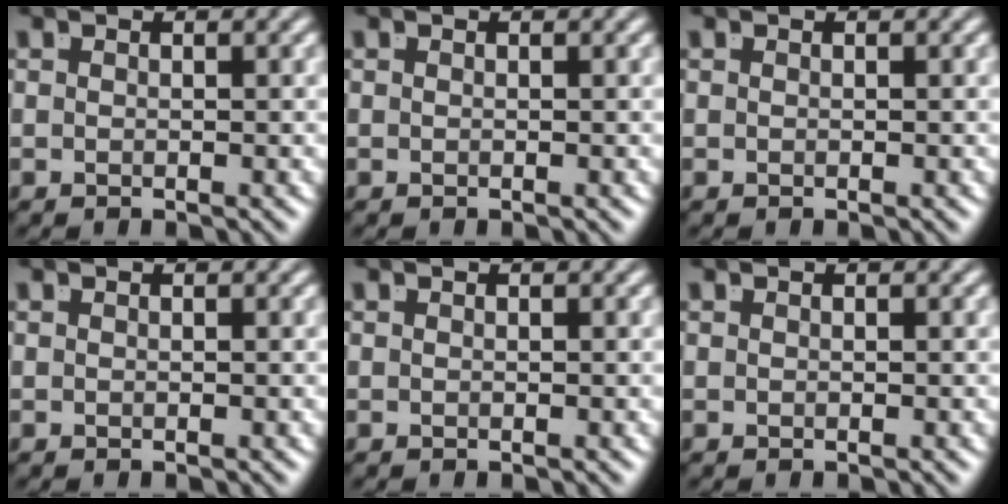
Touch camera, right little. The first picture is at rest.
{"total": 0.0}
{"total": 0.0}
{"total": 0.0}
{"total": 0.0}
{"total": 0.0}